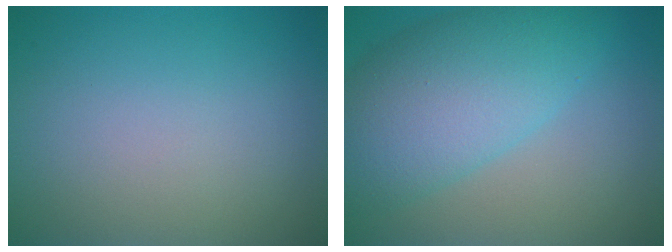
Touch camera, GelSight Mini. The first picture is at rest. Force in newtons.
{"total": 8.4, "press": 8.4, "slide": 0.3}